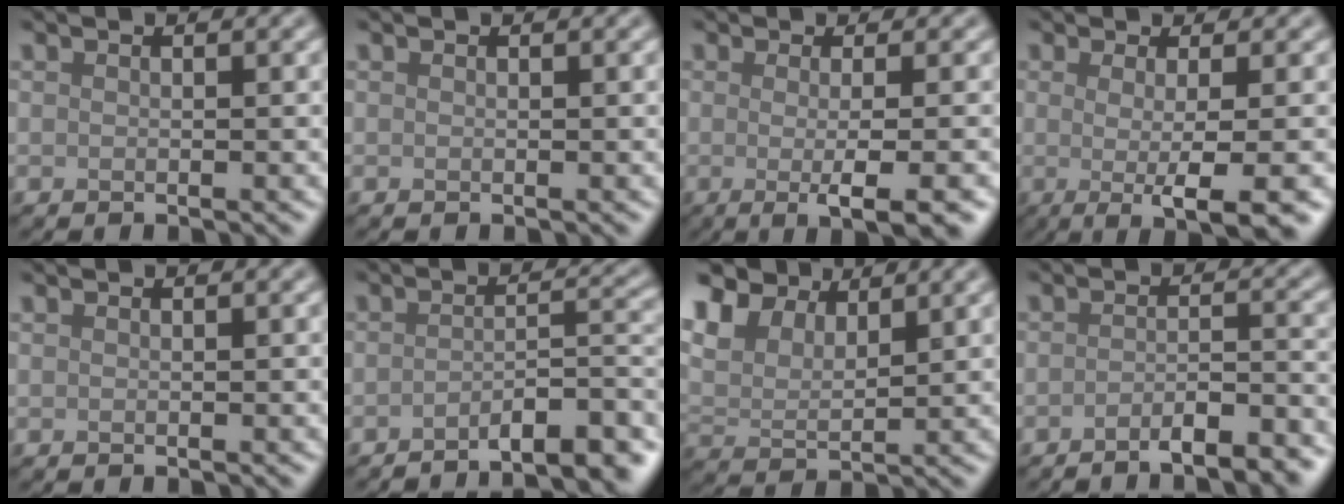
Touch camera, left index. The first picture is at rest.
{"total": 0.0}
{"total": 5.3, "force": [-1.0, 1.3, 5.0], "torque": [-0.064, -0.006, -0.014]}
{"total": 5.9, "force": [-1.2, 1.4, 5.7], "torque": [-0.075, -0.007, -0.018]}
{"total": 0.0}
{"total": 7.2, "force": [-5.2, 1.6, 4.6], "torque": [-0.048, 0.014, -0.076]}
{"total": 7.6, "force": [6.0, 3.4, 3.3], "torque": [-0.090, 0.019, 0.098]}
{"total": 5.8, "force": [-4.1, 1.5, 3.9], "torque": [-0.045, 0.007, -0.057]}